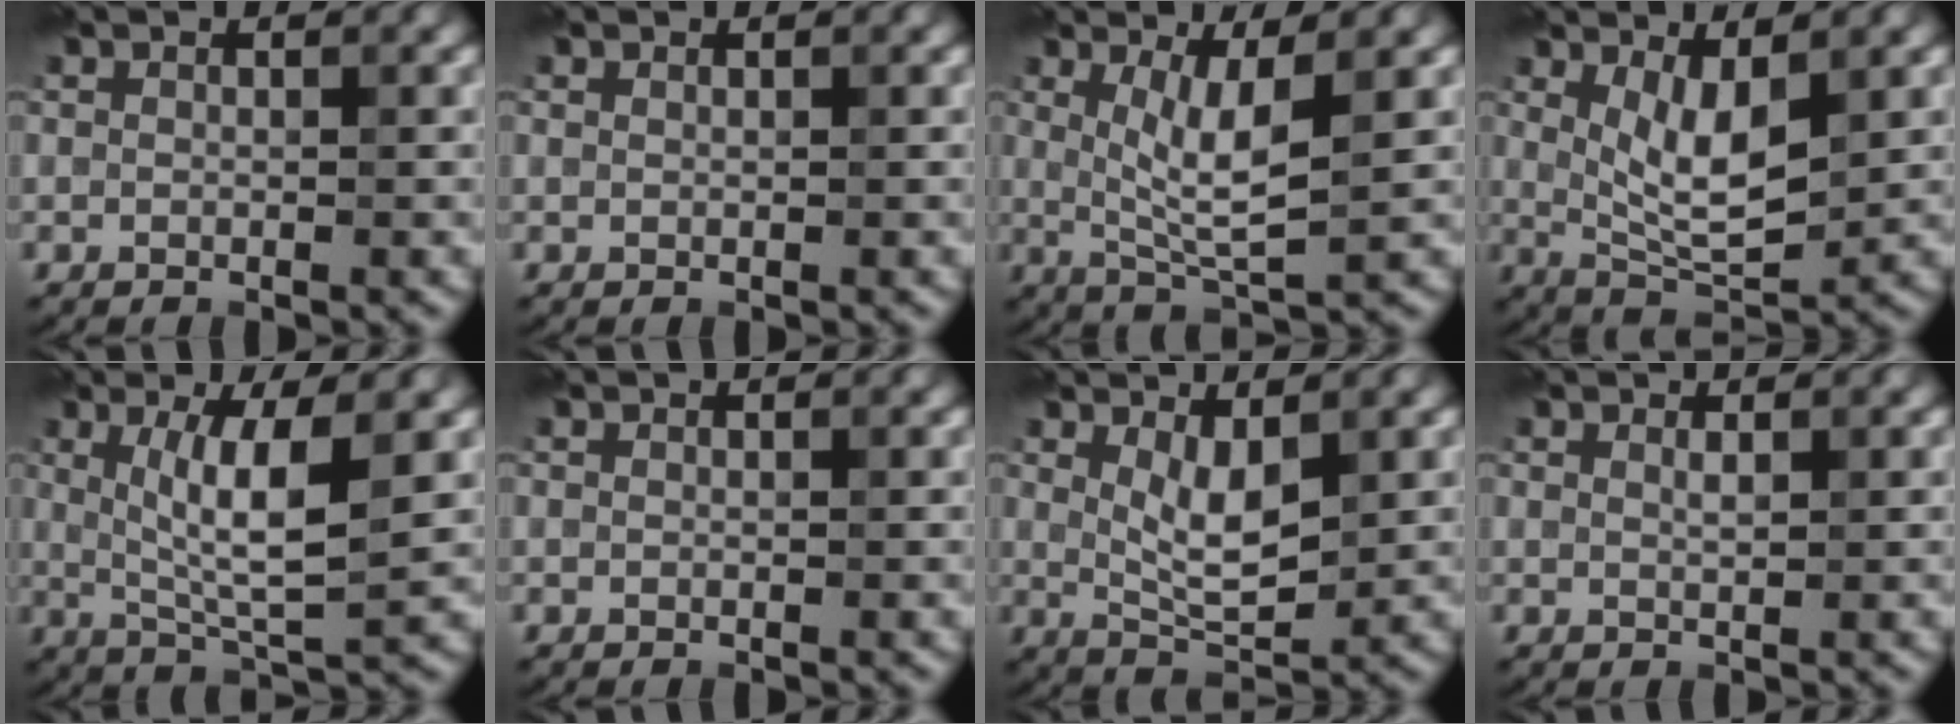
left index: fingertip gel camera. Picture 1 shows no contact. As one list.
[{"total": 0.0}, {"total": 4.5, "force": [0.8, 0.9, 4.4], "torque": [-0.086, -0.010, 0.022]}, {"total": 4.9, "force": [1.3, 1.7, 4.4], "torque": [-0.083, -0.011, 0.029]}, {"total": 5.8, "force": [1.2, 1.1, 5.6], "torque": [-0.104, -0.009, 0.027]}, {"total": 0.0}, {"total": 3.8, "force": [1.1, 1.4, 3.3], "torque": [-0.068, -0.009, 0.025]}, {"total": 0.7, "force": [0.4, 0.1, 0.6], "torque": [-0.010, -0.001, 0.008]}]